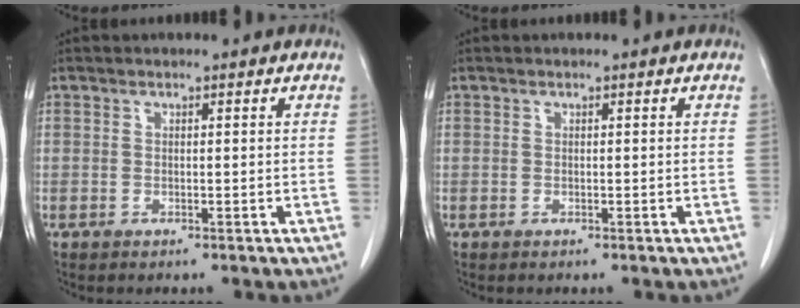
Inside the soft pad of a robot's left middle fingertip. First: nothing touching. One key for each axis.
{"total": 0.0}